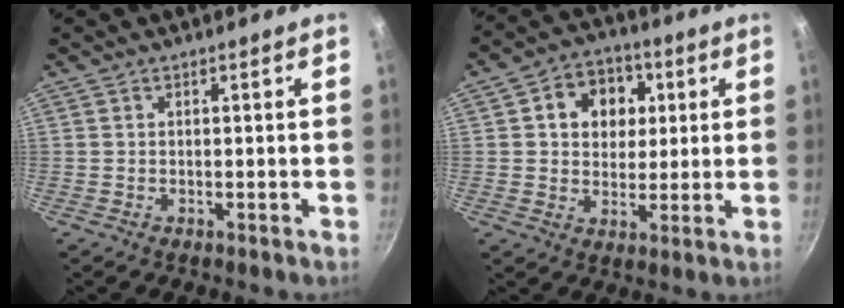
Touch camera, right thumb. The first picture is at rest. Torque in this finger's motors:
{"motor_torque": [-0.29, 0.67, -0.02, 0.15, 0.20]}